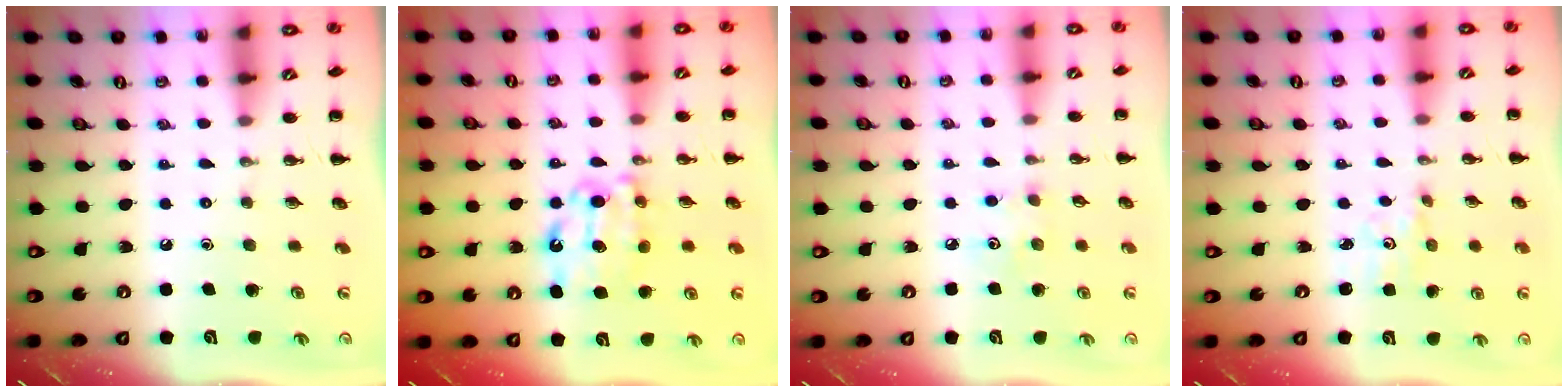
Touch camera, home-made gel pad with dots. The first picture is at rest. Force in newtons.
{"total": 9.6, "press": 9.6, "slide": 0.7}
{"total": 3.3, "press": 3.2, "slide": 0.8}
{"total": 2.0, "press": 1.9, "slide": 0.7}